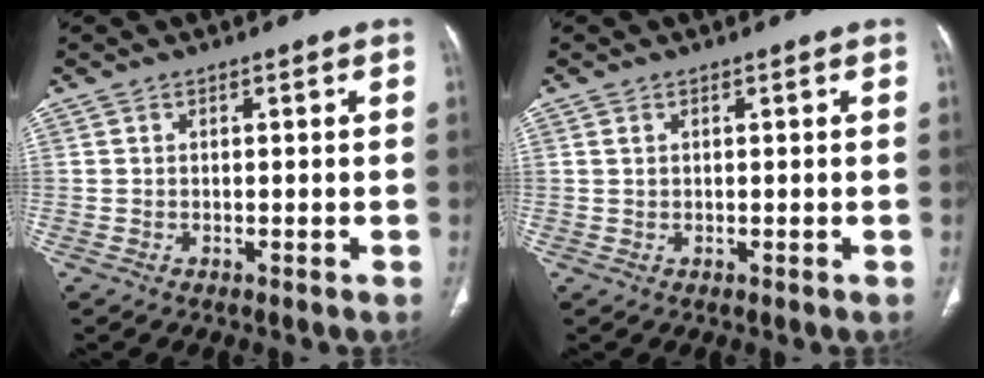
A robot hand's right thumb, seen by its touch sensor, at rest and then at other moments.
{"total": 0.5, "force": [0.3, 0.3, 0.4], "torque": [-0.008, 0.003, 0.008]}